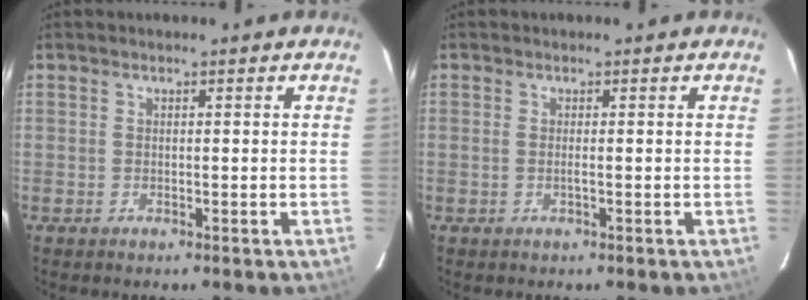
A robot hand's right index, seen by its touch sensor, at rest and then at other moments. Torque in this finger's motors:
{"motor_torque": [0.00, 0.07, 0.00, 0.02]}